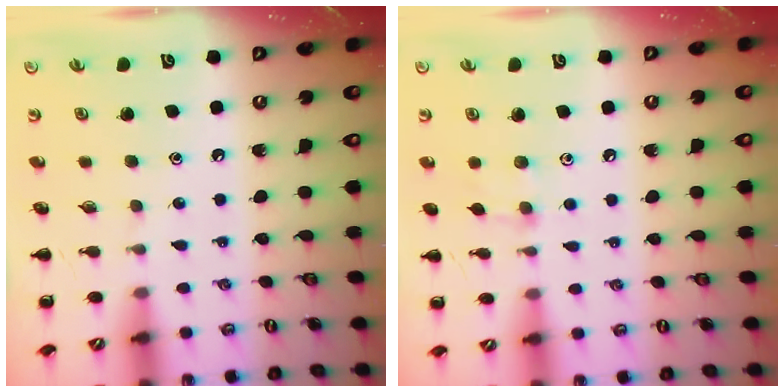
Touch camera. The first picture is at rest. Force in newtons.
{"total": 4.8, "press": 4.6, "slide": 1.3}